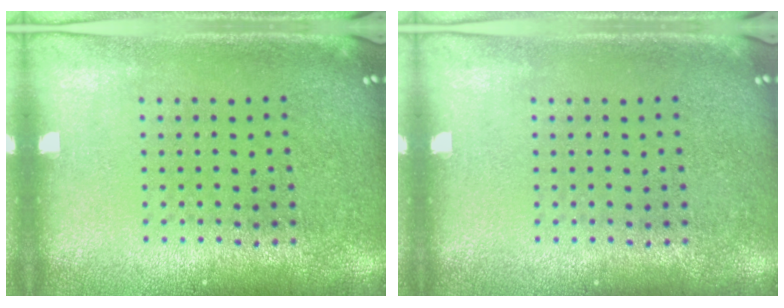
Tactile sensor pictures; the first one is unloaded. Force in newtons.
{"total": 0.0}